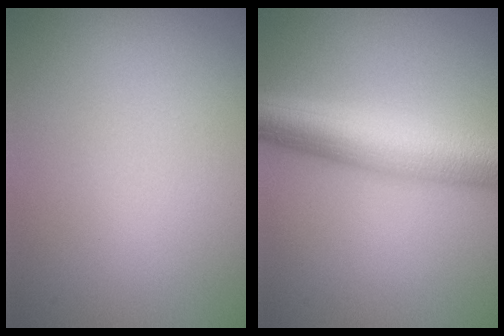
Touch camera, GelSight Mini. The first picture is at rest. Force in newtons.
{"total": 7.4, "press": 7.4, "slide": 0.1}